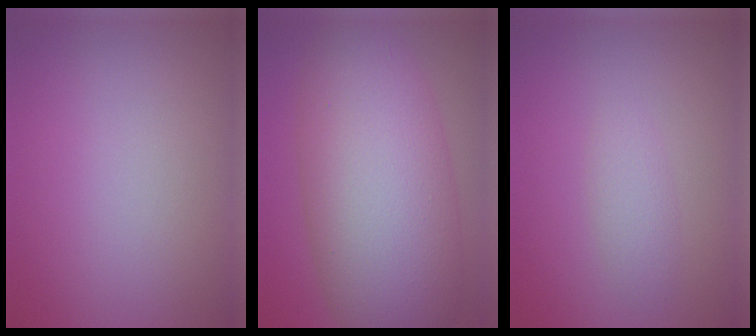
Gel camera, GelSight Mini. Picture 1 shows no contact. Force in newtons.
{"total": 12.3, "press": 12.3, "slide": 0.5}
{"total": 1.5, "press": 1.5, "slide": 0.0}